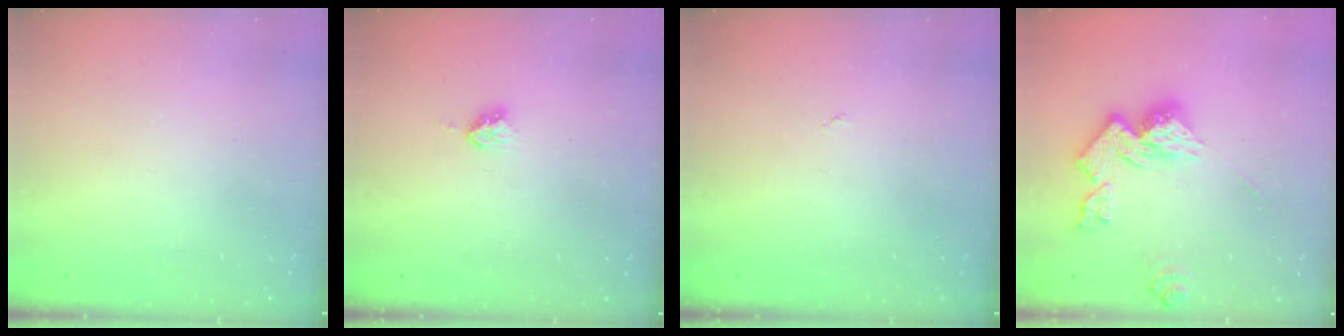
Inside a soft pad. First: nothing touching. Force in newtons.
{"total": 3.7, "press": 3.7, "slide": 0.5}
{"total": 2.7, "press": 2.7, "slide": 0.4}
{"total": 13.3, "press": 13.3, "slide": 1.3}